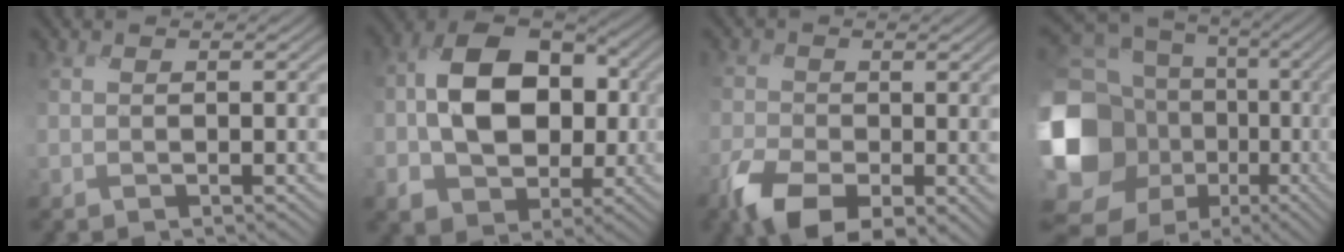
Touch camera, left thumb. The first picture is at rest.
{"total": 11.9, "force": [-0.4, 8.7, 8.1], "torque": [-0.151, 0.004, -0.011]}
{"total": 6.4, "force": [-3.6, 3.6, 3.9], "torque": [-0.079, -0.017, -0.075]}
{"total": 18.0, "force": [-2.5, 15.0, 9.6], "torque": [-0.261, -0.021, -0.033]}